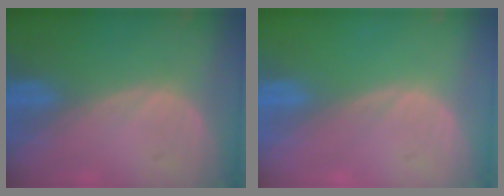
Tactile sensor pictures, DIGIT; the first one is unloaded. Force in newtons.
{"total": 0.0}